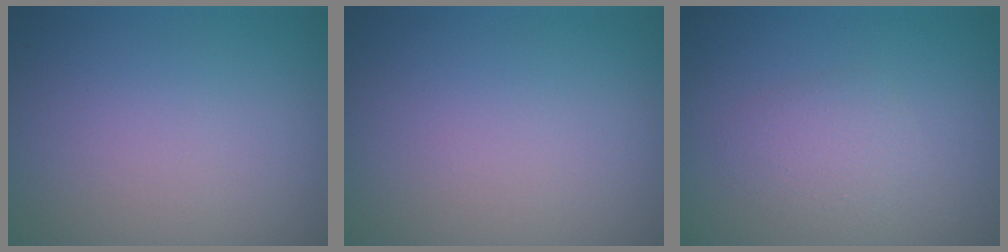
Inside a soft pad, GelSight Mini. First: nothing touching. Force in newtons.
{"total": 0.0}
{"total": 1.9, "press": 1.9, "slide": 0.0}